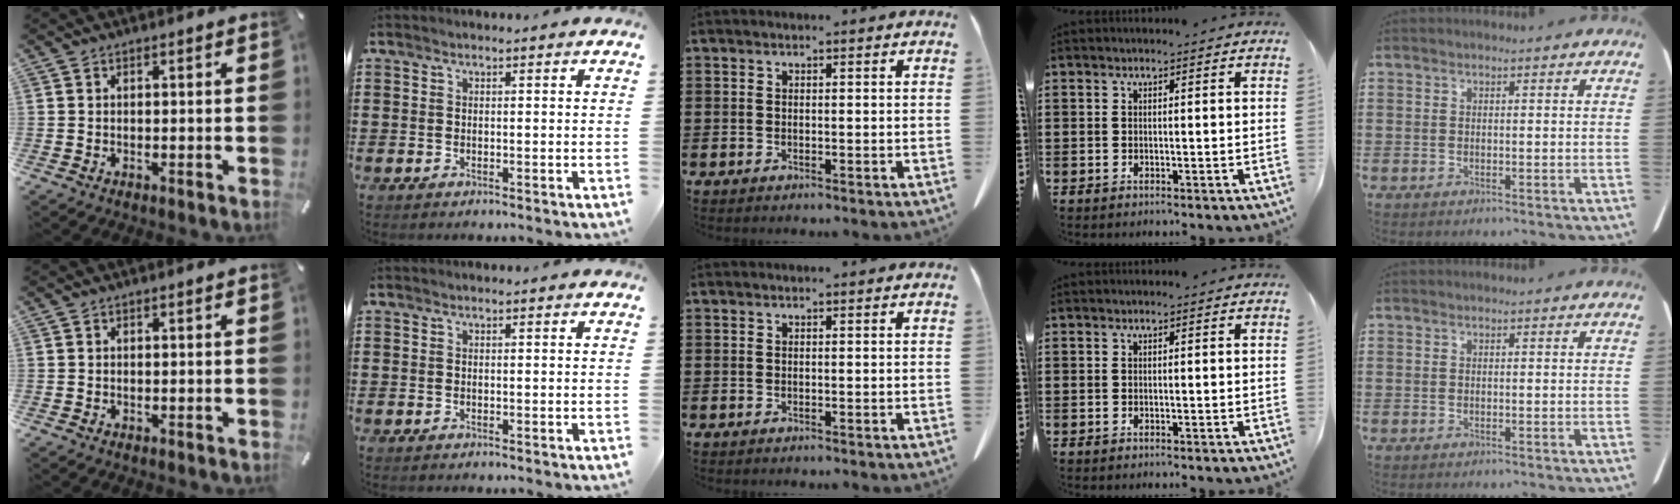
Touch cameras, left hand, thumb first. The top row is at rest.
{}